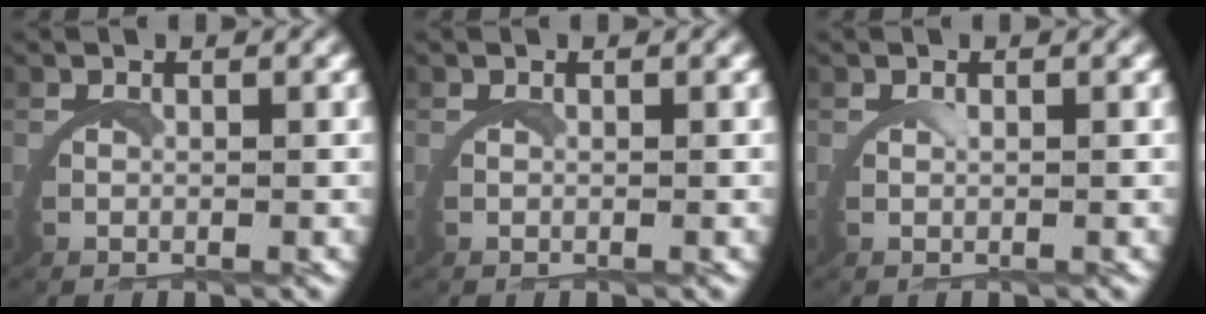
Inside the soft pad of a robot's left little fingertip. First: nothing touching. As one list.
[{"total": 0.0}, {"total": 0.6, "force": [0.6, -0.2, 0.1], "torque": [-0.006, 0.000, 0.012]}]